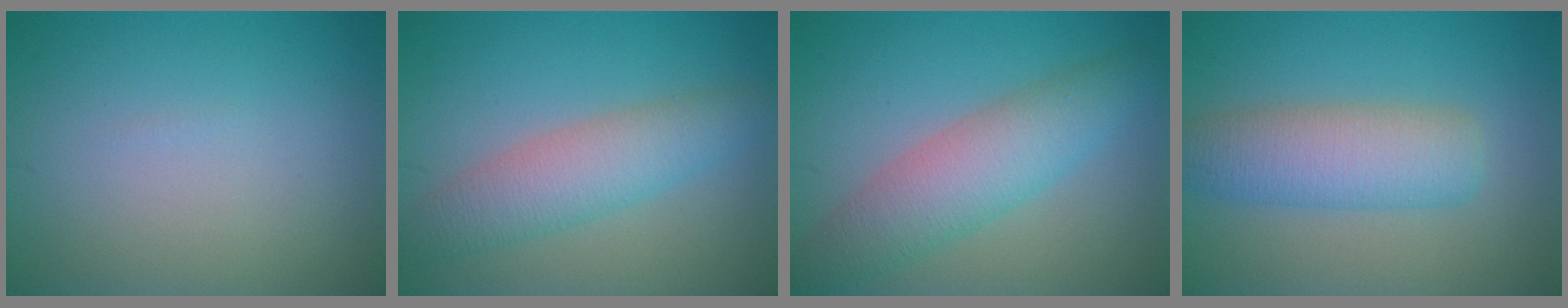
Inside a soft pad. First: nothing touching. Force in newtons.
{"total": 4.8, "press": 4.8, "slide": 0.1}
{"total": 5.6, "press": 5.6, "slide": 0.2}
{"total": 5.6, "press": 5.6, "slide": 0.2}